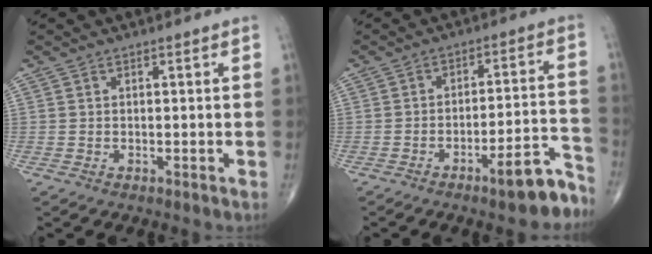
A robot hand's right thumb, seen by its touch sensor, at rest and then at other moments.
{"total": 10.1, "force": [-6.8, 2.5, 7.1], "torque": [-0.074, 0.063, -0.094]}